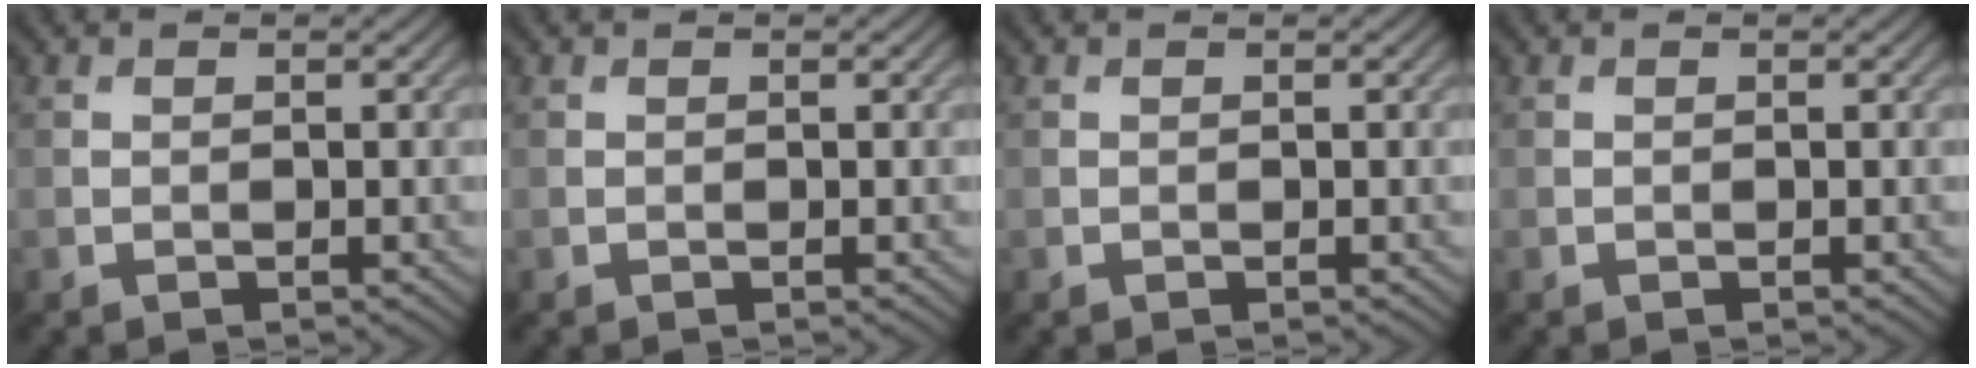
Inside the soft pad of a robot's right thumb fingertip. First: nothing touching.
{"total": 0.0}
{"total": 0.0}
{"total": 0.0}